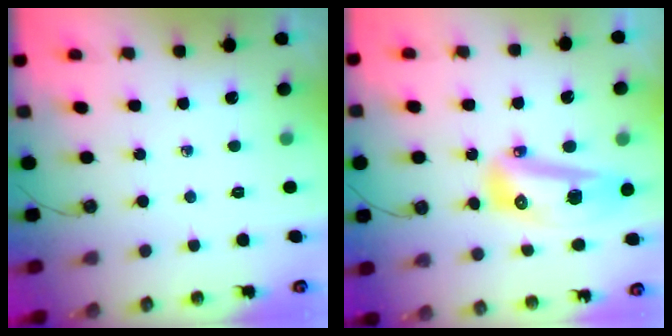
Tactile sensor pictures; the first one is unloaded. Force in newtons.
{"total": 14.0, "press": 13.9, "slide": 1.8}